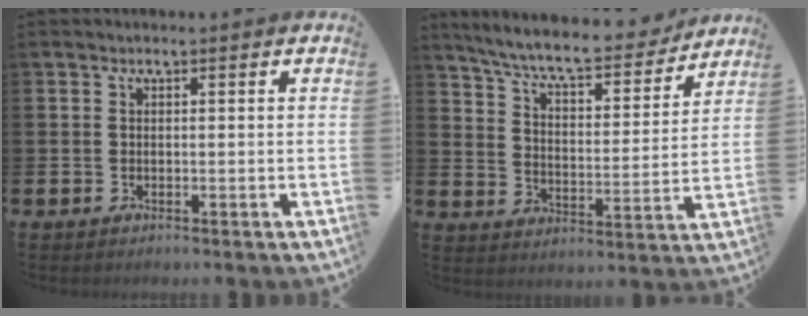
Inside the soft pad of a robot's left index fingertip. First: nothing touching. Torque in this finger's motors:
{"motor_torque": [1.02, -1.12, 0.64, 0.21]}